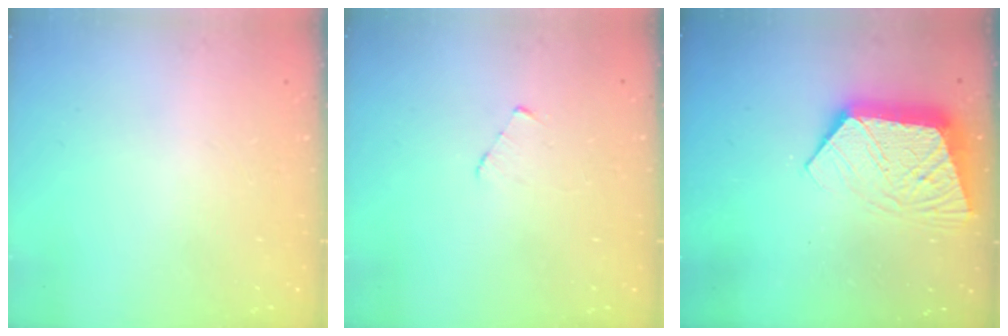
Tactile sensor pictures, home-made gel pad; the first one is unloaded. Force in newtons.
{"total": 2.7, "press": 2.7, "slide": 0.3}
{"total": 12.3, "press": 12.2, "slide": 1.0}